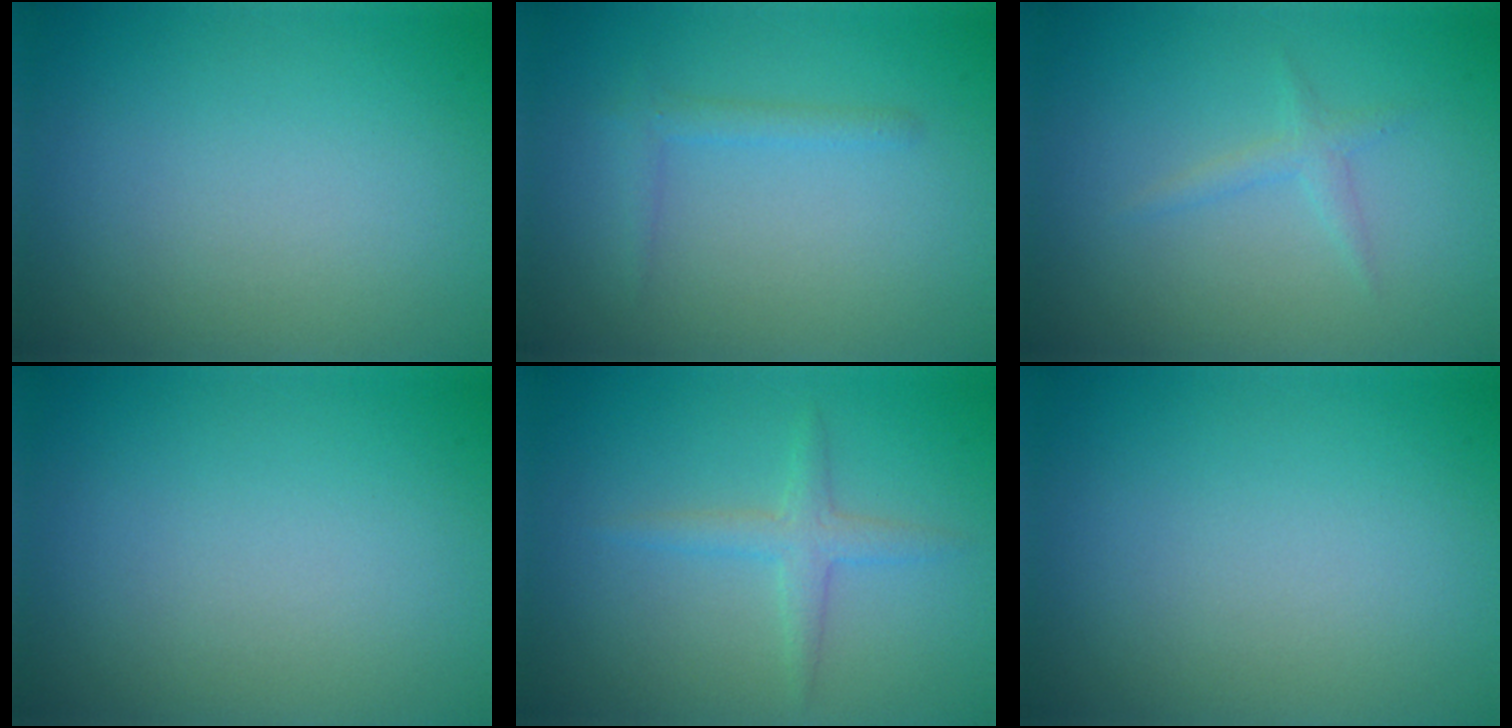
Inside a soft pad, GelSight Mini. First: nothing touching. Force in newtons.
{"total": 1.1, "press": 1.1, "slide": 0.1}
{"total": 1.2, "press": 1.2, "slide": 0.1}
{"total": 0.0}
{"total": 1.9, "press": 1.9, "slide": 0.1}
{"total": 0.0}